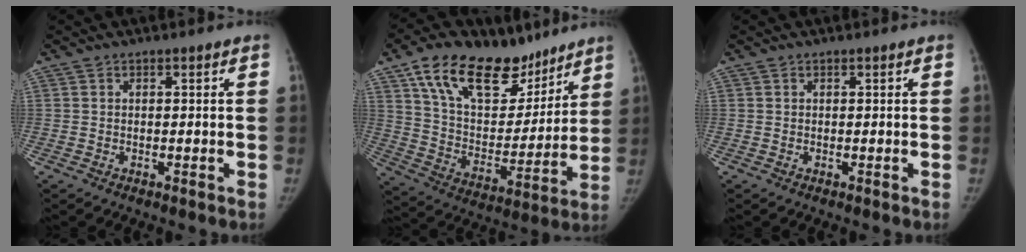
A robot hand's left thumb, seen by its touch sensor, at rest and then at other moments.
{"total": 23.9, "force": [15.5, 12.7, 13.0], "torque": [-0.179, -0.046, 0.267]}
{"total": 0.0}